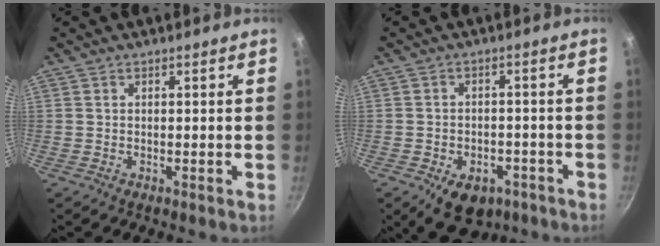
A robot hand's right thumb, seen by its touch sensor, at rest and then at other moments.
{"total": 9.0, "force": [-5.0, 5.8, 4.8], "torque": [-0.052, 0.022, -0.066]}